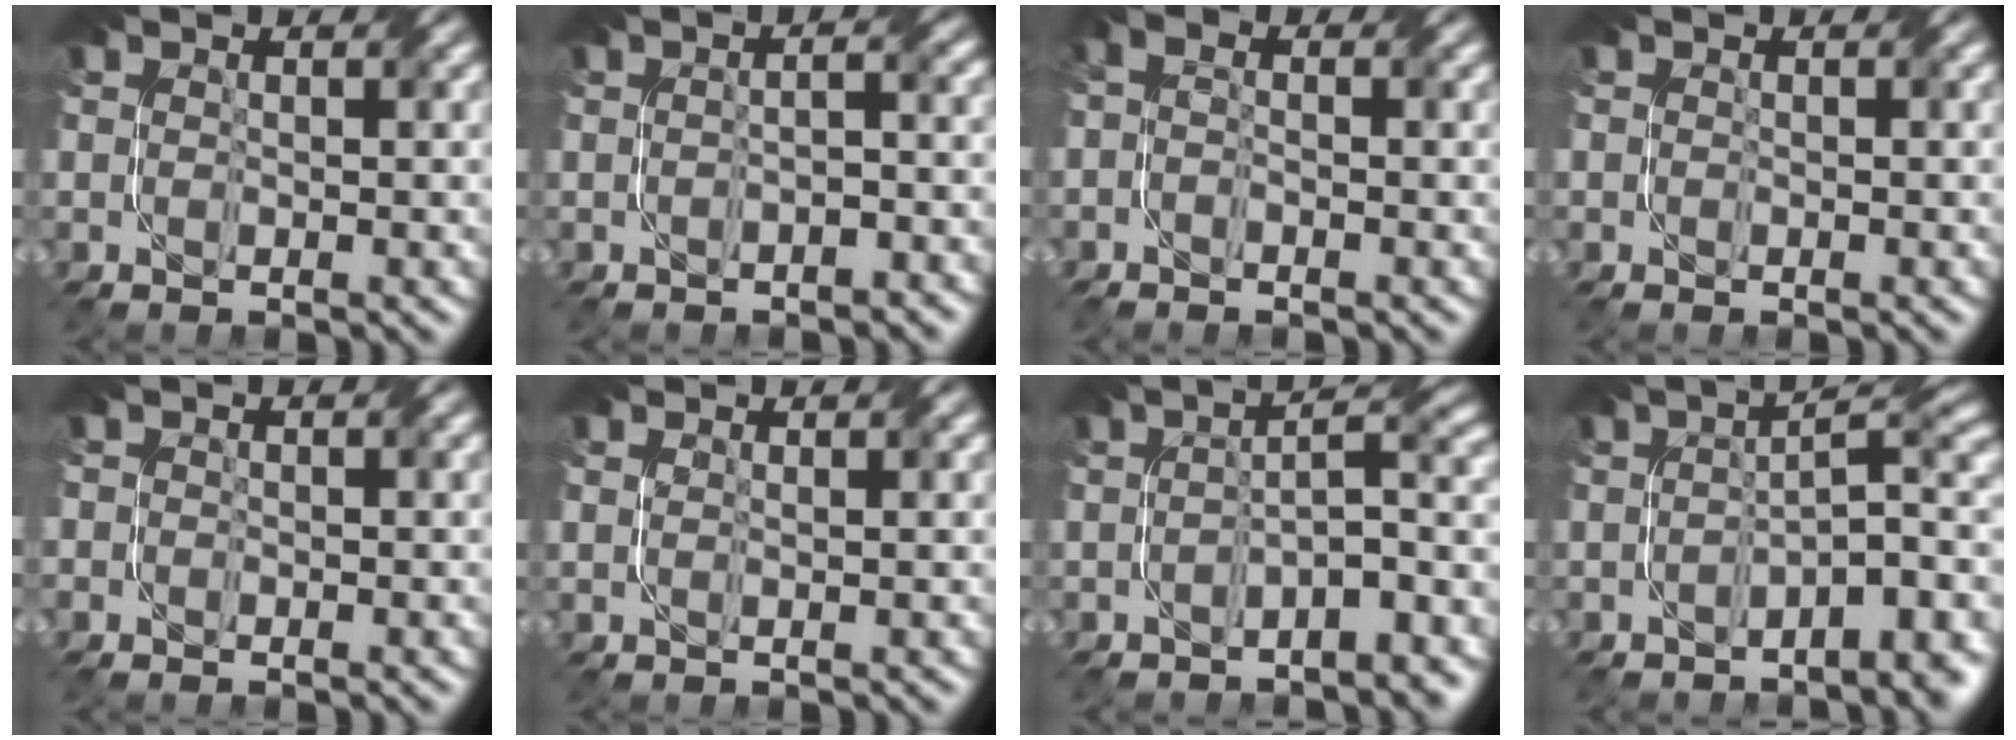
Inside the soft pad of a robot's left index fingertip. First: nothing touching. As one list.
[{"total": 2.4, "force": [-0.8, 0.7, 2.1], "torque": [-0.026, 0.004, -0.016]}, {"total": 1.5, "force": [-0.5, 0.7, 1.3], "torque": [-0.027, -0.001, -0.011]}, {"total": 0.0}, {"total": 0.6, "force": [-0.1, 0.6, 0.0], "torque": [0.002, -0.007, -0.006]}, {"total": 0.7, "force": [0.4, 0.2, 0.4], "torque": [-0.010, -0.003, 0.004]}, {"total": 7.1, "force": [-2.6, 2.2, 6.2], "torque": [-0.074, 0.015, -0.043]}, {"total": 8.1, "force": [-2.2, 2.7, 7.3], "torque": [-0.085, 0.010, -0.031]}]